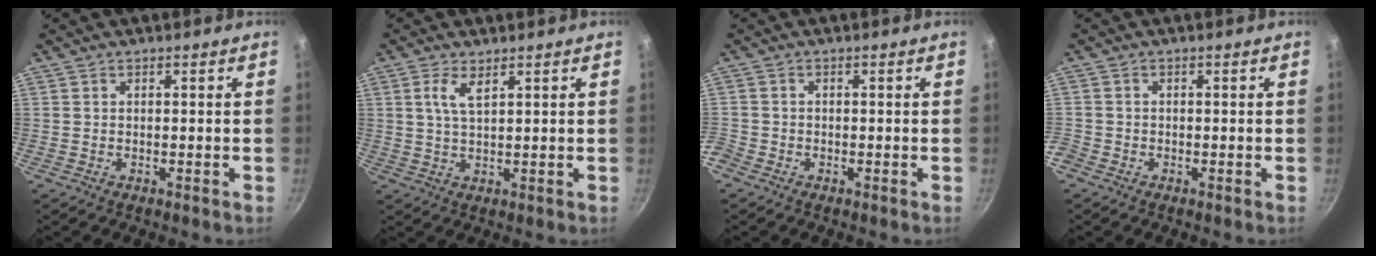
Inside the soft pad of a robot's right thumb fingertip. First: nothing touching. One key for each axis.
{"total": 4.1, "fx": 2.0, "fy": 1.5, "fz": 3.3, "tx": -0.063, "ty": -0.011, "tz": 0.040}
{"total": 2.2, "fx": -1.3, "fy": 1.6, "fz": 0.6, "tx": -0.020, "ty": 0.002, "tz": -0.027}
{"total": 1.9, "fx": -1.1, "fy": 1.5, "fz": 0.5, "tx": -0.015, "ty": 0.001, "tz": -0.022}